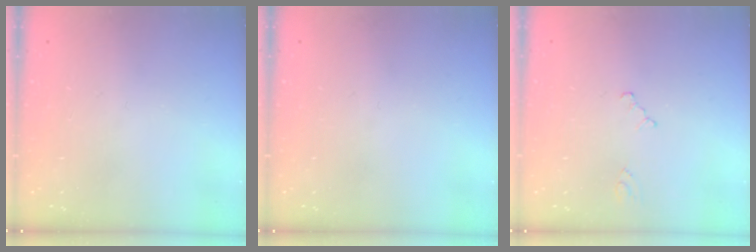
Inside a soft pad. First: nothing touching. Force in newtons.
{"total": 0.0}
{"total": 0.8, "press": 0.8, "slide": 0.2}